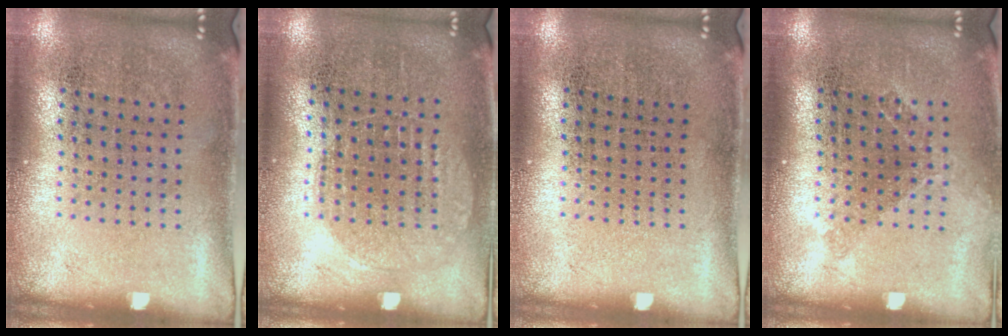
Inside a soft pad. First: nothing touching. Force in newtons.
{"total": 0.9, "press": 0.9, "slide": 0.2}
{"total": 0.0}
{"total": 1.1, "press": 0.9, "slide": 0.6}